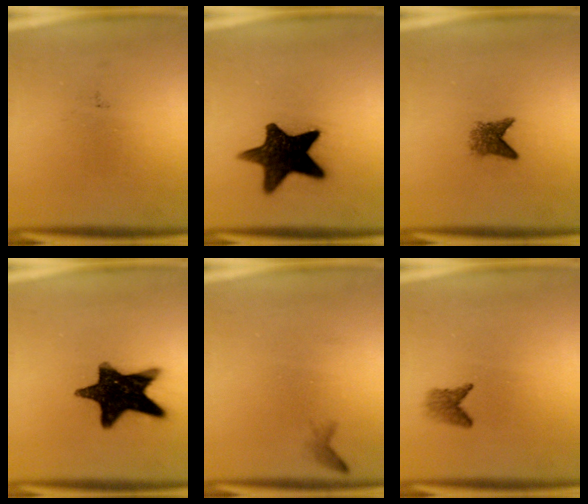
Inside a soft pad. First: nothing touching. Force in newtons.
{"total": 14.9}
{"total": 2.6}
{"total": 16.6}
{"total": 0.7}
{"total": 1.9}